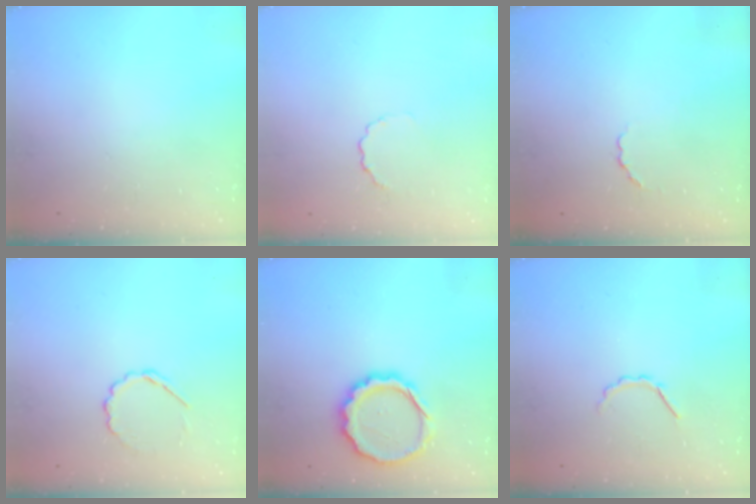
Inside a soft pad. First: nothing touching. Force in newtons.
{"total": 3.1, "press": 2.9, "slide": 1.0}
{"total": 2.4, "press": 2.2, "slide": 1.0}
{"total": 5.5, "press": 5.2, "slide": 1.7}
{"total": 13.3, "press": 13.1, "slide": 2.7}
{"total": 2.9, "press": 2.7, "slide": 1.0}